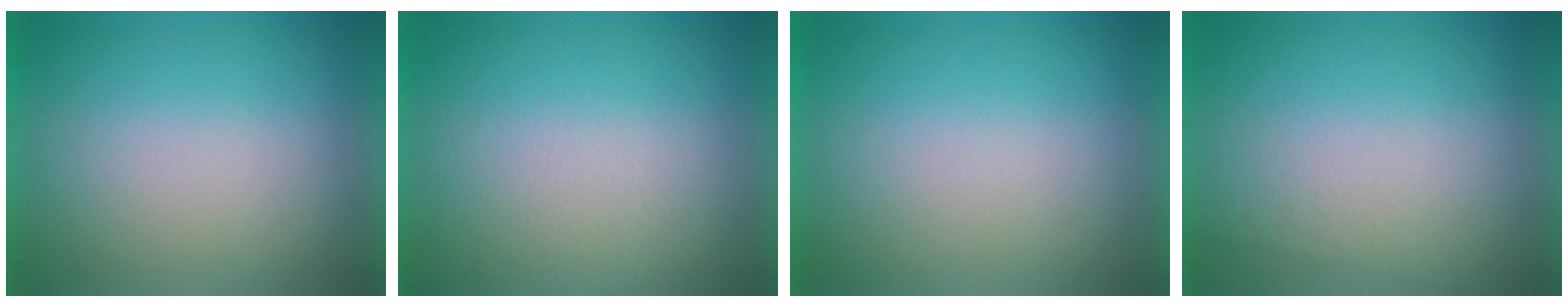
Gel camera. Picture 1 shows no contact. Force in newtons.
{"total": 2.7}
{"total": 0.0}
{"total": 3.1}